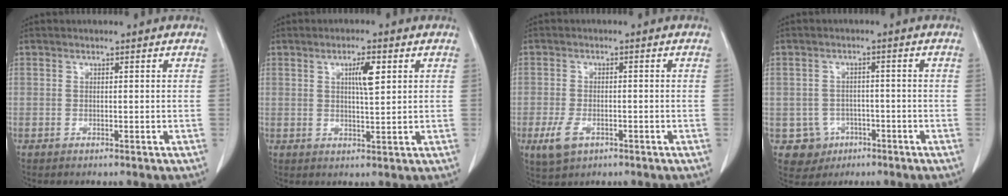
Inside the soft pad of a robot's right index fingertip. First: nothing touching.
{"total": 4.2, "force": [1.6, 0.7, 3.8], "torque": [-0.067, 0.001, 0.027]}
{"total": 4.3, "force": [-2.1, 2.4, 3.0], "torque": [-0.065, -0.004, -0.032]}
{"total": 5.0, "force": [-1.8, 4.7, 0.2], "torque": [0.000, 0.012, -0.022]}